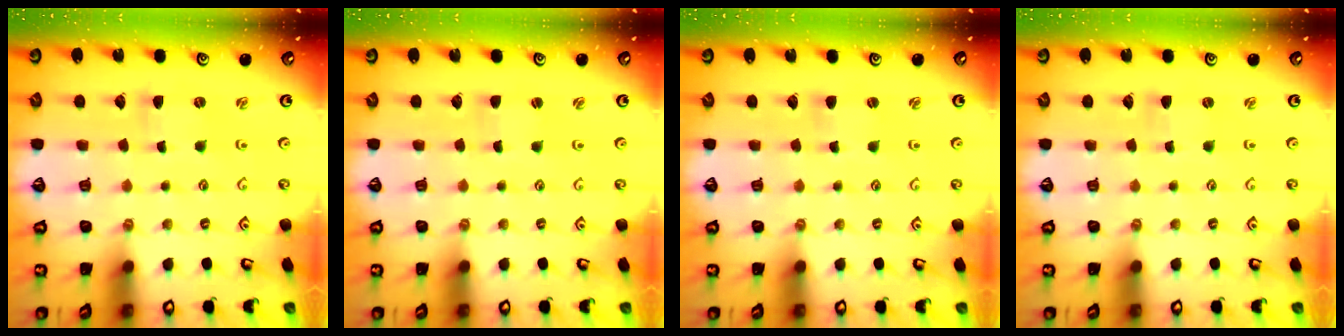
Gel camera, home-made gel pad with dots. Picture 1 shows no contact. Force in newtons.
{"total": 0.0}
{"total": 1.9, "press": 1.9, "slide": 0.4}
{"total": 0.0}